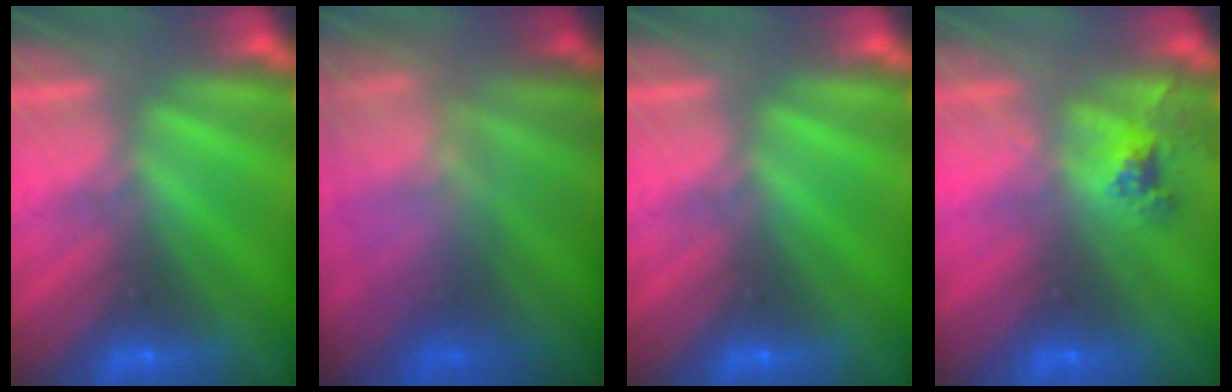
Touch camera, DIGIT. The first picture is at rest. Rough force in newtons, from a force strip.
{"total": 8.6}
{"total": 0.0}
{"total": 2.5}